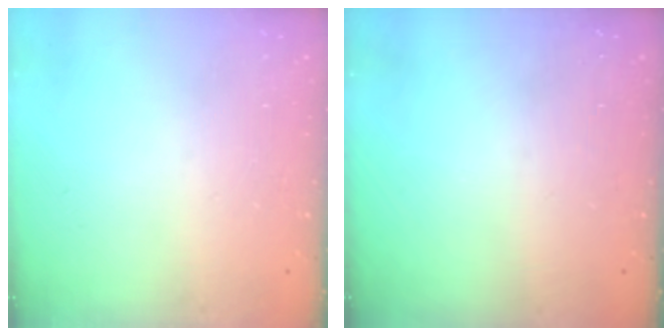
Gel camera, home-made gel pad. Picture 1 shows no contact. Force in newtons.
{"total": 0.0}